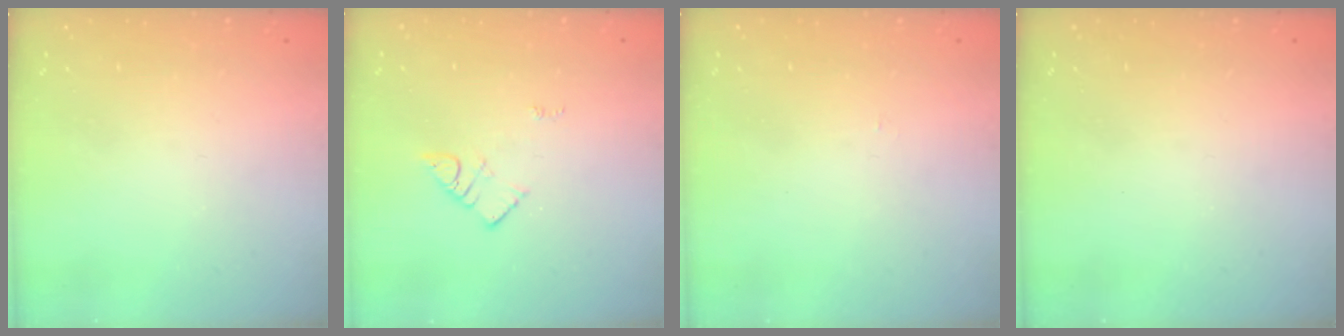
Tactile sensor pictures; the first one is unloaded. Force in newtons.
{"total": 3.1, "press": 3.1, "slide": 0.2}
{"total": 2.2, "press": 2.2, "slide": 0.3}
{"total": 0.0}